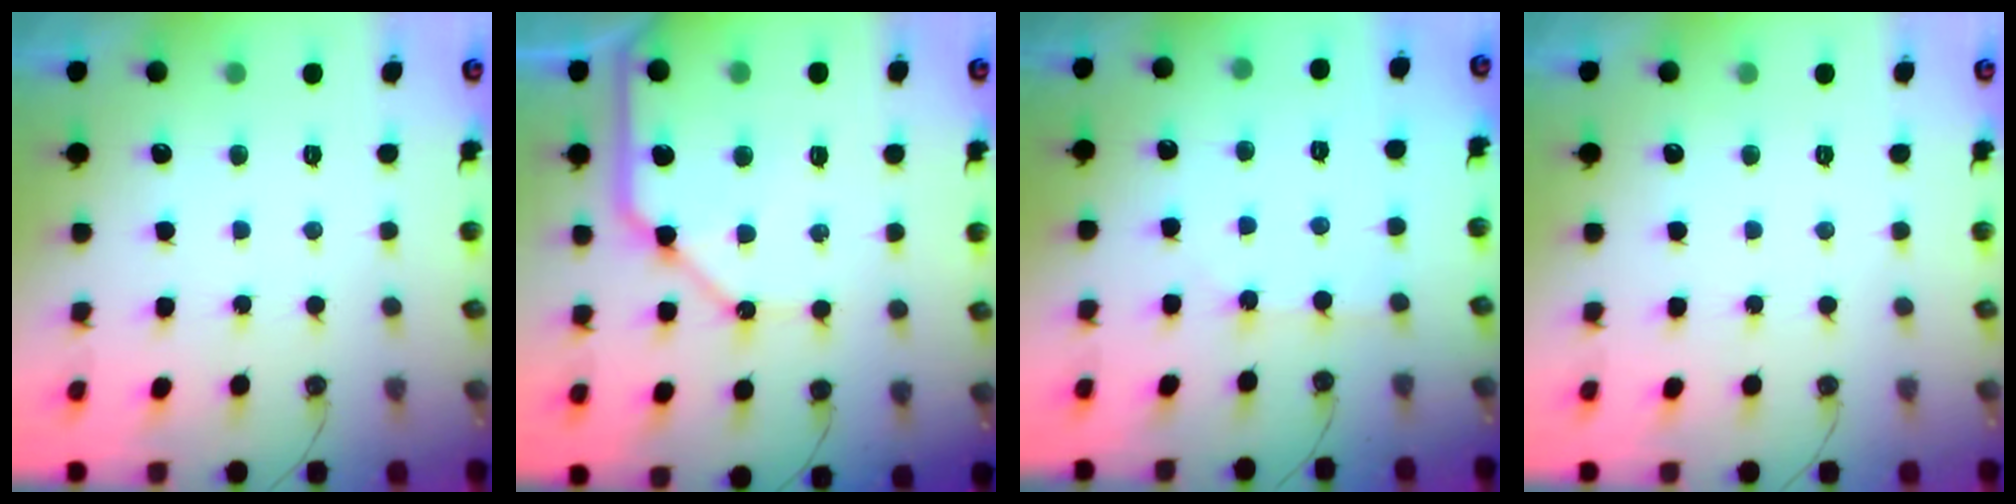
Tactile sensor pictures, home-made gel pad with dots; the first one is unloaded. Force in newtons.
{"total": 16.9, "press": 16.8, "slide": 1.8}
{"total": 2.2, "press": 2.2, "slide": 0.4}
{"total": 0.0}